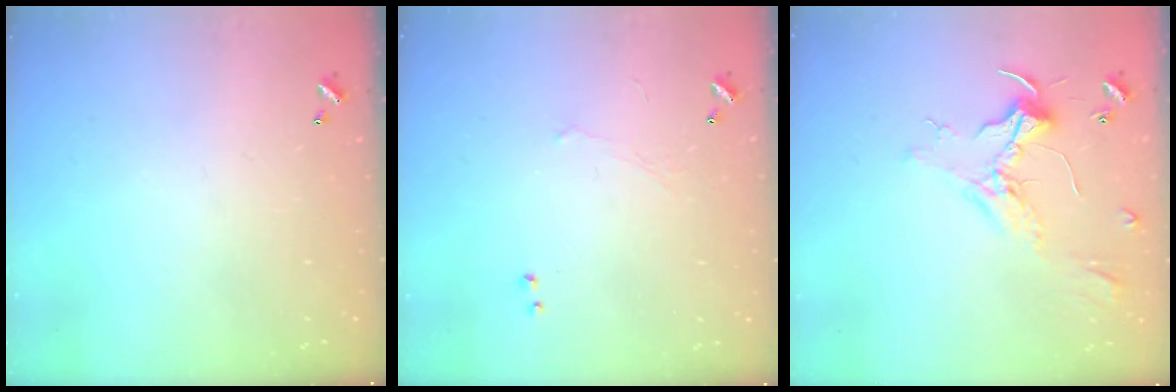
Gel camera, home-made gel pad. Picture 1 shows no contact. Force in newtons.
{"total": 0.7, "press": 0.3, "slide": 0.6}
{"total": 2.4, "press": 2.3, "slide": 0.7}